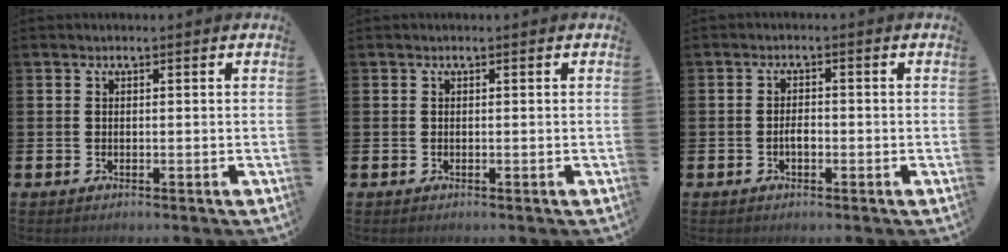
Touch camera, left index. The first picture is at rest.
{"total": 0.0}
{"total": 1.8, "force": [-0.5, 0.9, 1.4], "torque": [-0.018, -0.001, -0.013]}